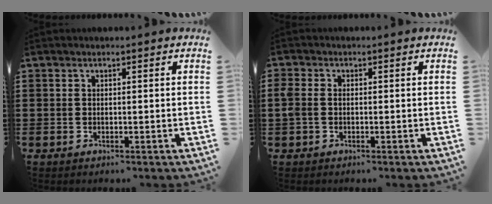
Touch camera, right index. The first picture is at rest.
{"total": 1.7, "force": [-0.2, 1.4, 1.0], "torque": [-0.030, 0.002, -0.007]}